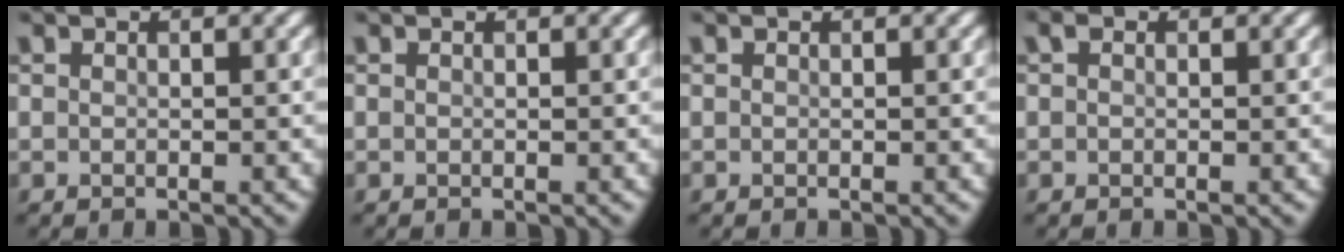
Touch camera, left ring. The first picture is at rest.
{"total": 0.0}
{"total": 0.0}
{"total": 0.5, "force": [0.2, 0.4, 0.3], "torque": [-0.005, 0.001, 0.000]}